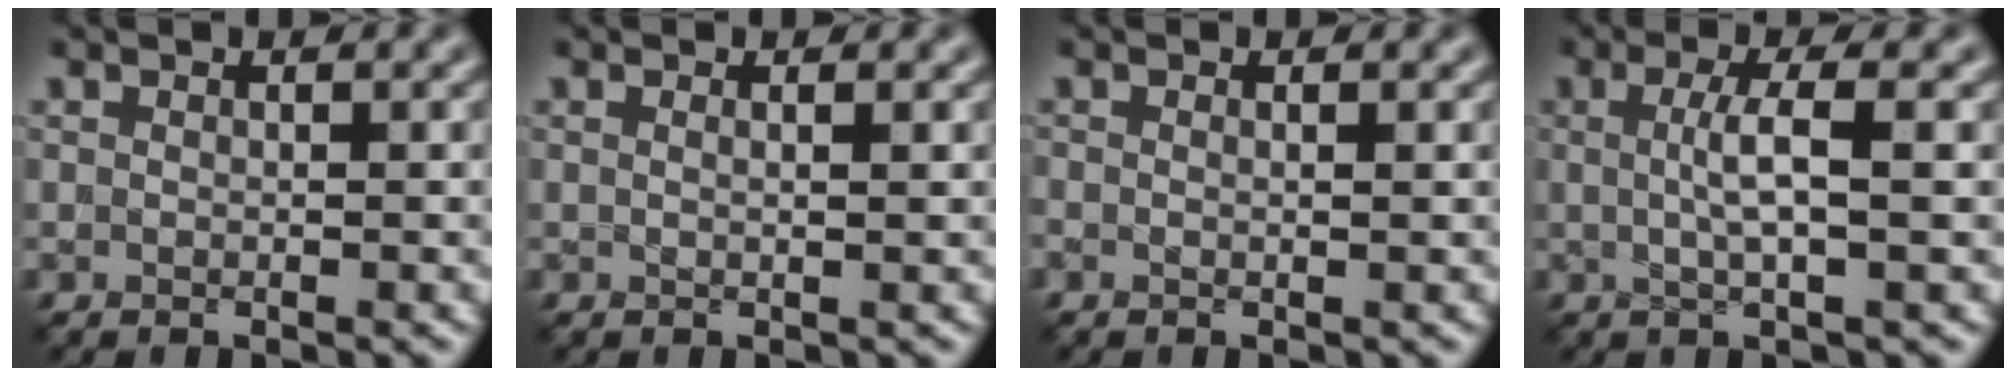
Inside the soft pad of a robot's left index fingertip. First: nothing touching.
{"total": 0.7, "force": [0.3, 0.1, 0.6], "torque": [-0.004, 0.000, 0.000]}
{"total": 0.6, "force": [0.2, 0.0, 0.6], "torque": [-0.008, -0.002, 0.000]}
{"total": 3.0, "force": [0.1, 0.3, 3.0], "torque": [-0.057, 0.003, 0.002]}